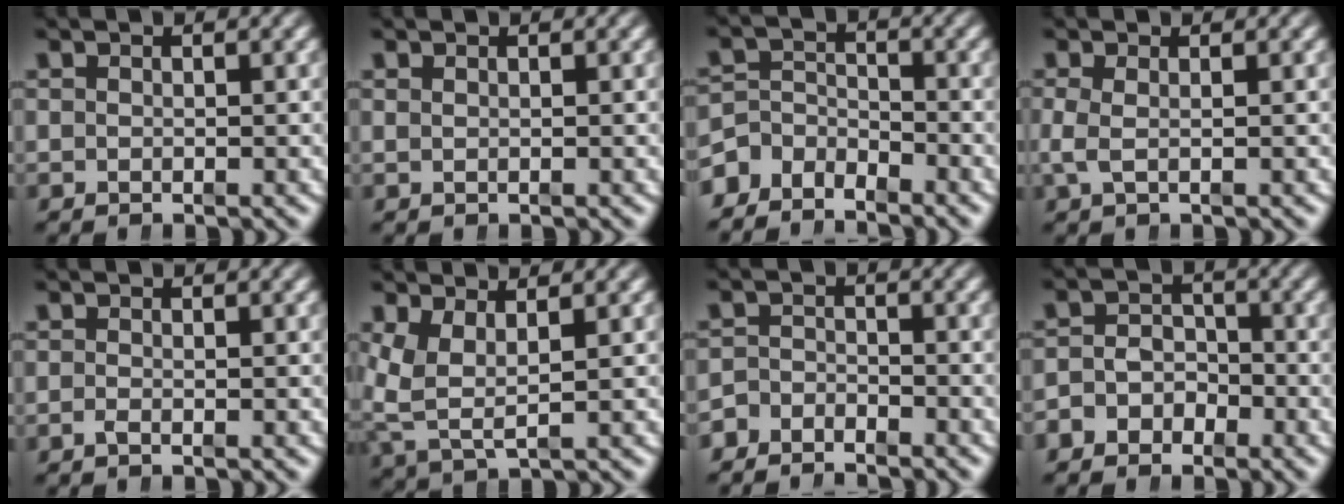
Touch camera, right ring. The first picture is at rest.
{"total": 0.7, "force": [0.3, -0.6, 0.2], "torque": [0.005, 0.000, 0.008]}
{"total": 5.7, "force": [-3.4, 4.1, 2.0], "torque": [-0.035, -0.018, -0.059]}
{"total": 1.7, "force": [0.0, 0.6, 1.6], "torque": [-0.048, -0.013, 0.005]}
{"total": 0.7, "force": [-0.6, -0.2, 0.2], "torque": [-0.005, -0.004, -0.010]}
{"total": 4.5, "force": [0.4, 3.1, 3.3], "torque": [-0.094, -0.025, 0.019]}
{"total": 2.9, "force": [-2.7, 1.2, 0.0], "torque": [-0.002, -0.016, -0.047]}
{"total": 4.2, "force": [-2.4, 3.2, 1.3], "torque": [-0.012, -0.012, -0.044]}